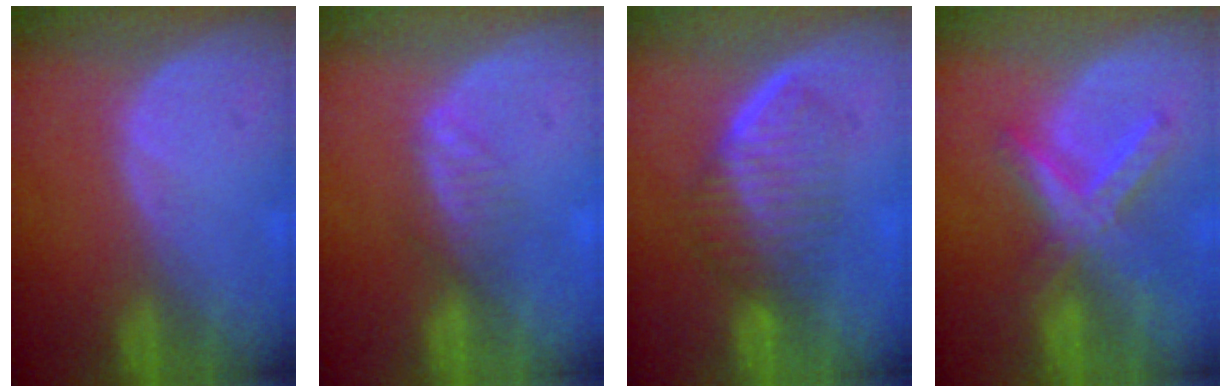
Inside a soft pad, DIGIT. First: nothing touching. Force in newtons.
{"total": 2.3, "press": 2.3, "slide": 0.1}
{"total": 6.9, "press": 6.0, "slide": 3.4}
{"total": 7.6, "press": 6.5, "slide": 3.8}